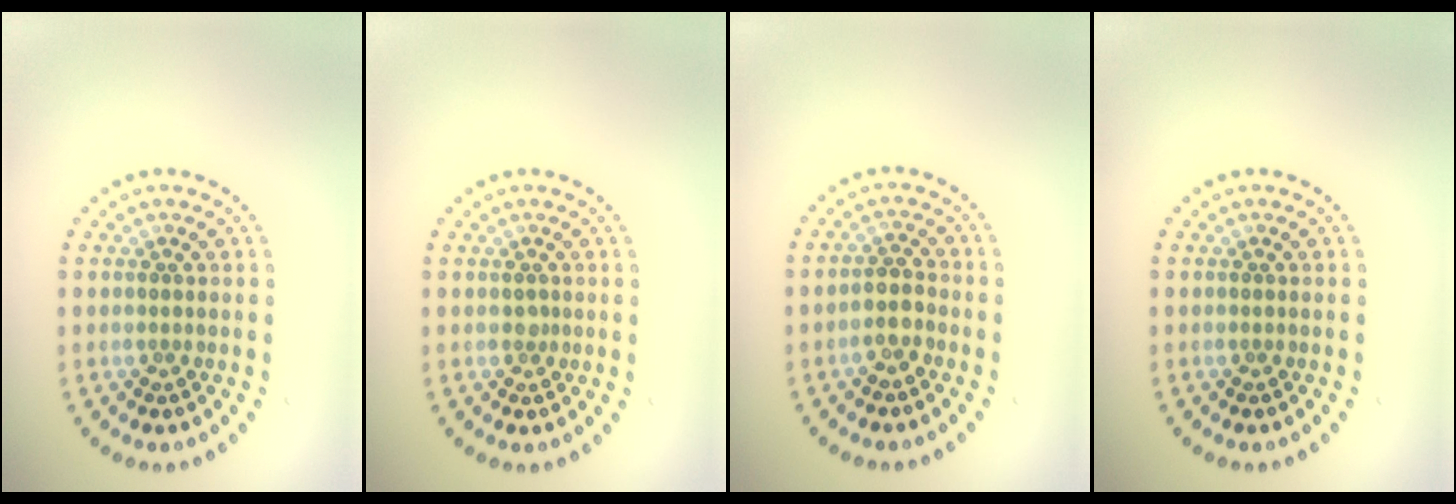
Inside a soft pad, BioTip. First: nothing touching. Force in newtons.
{"total": 0.6, "press": 0.5, "slide": 0.3}
{"total": 2.0, "press": 1.8, "slide": 1.0}
{"total": 0.0}